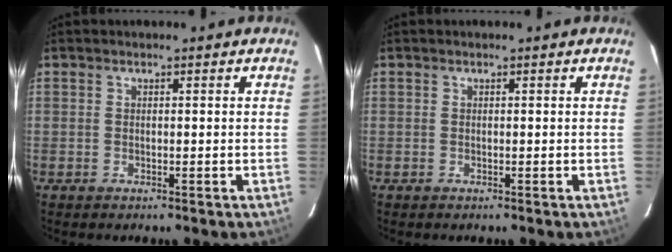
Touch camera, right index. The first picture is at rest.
{"total": 0.0}